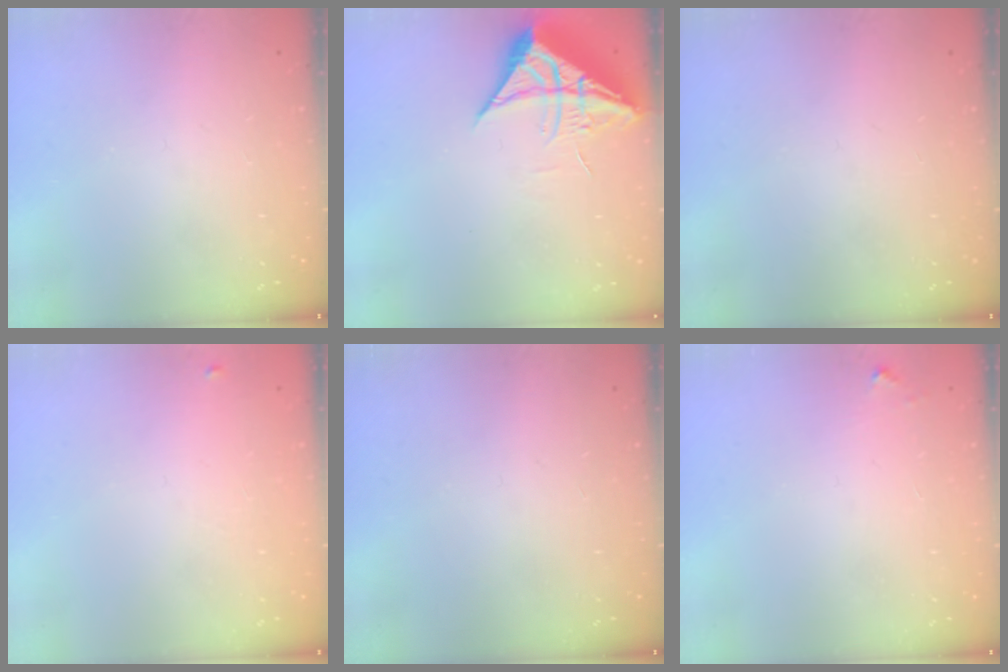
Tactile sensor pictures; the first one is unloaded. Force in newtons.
{"total": 10.0, "press": 9.9, "slide": 1.0}
{"total": 0.0}
{"total": 3.9, "press": 3.8, "slide": 0.6}
{"total": 0.0}
{"total": 2.8, "press": 2.8, "slide": 0.2}